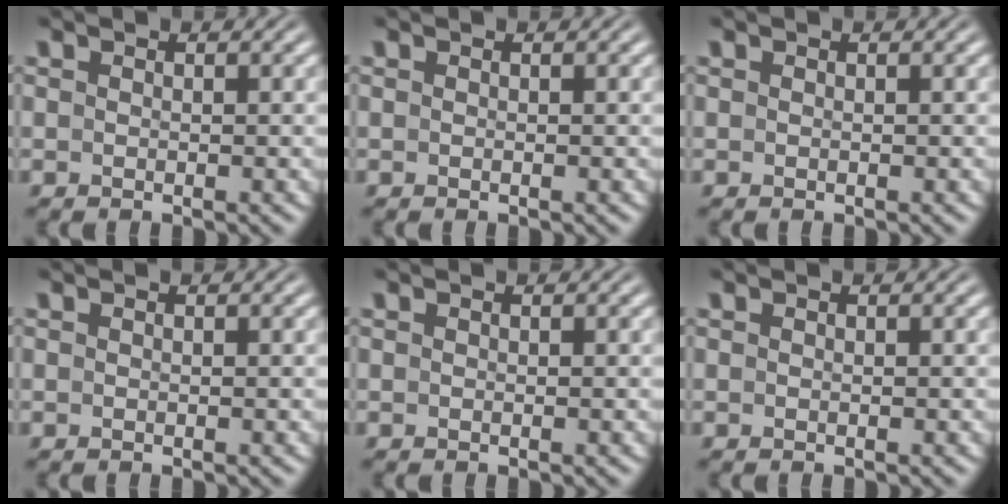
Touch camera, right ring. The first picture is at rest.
{"total": 0.0}
{"total": 0.0}
{"total": 0.0}
{"total": 0.0}
{"total": 0.0}